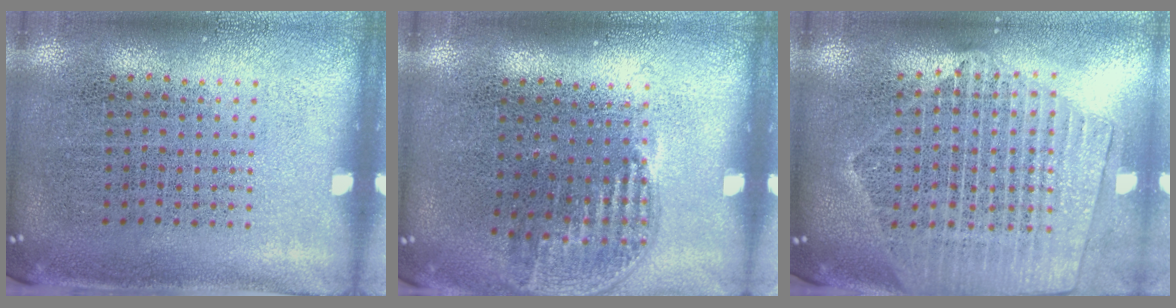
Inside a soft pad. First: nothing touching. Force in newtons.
{"total": 1.1, "press": 0.9, "slide": 0.6}
{"total": 2.3, "press": 2.1, "slide": 1.1}